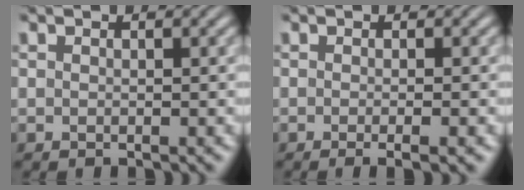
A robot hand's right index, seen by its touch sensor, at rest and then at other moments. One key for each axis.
{"total": 1.9, "fx": -1.4, "fy": 0.1, "fz": 1.4, "tx": -0.019, "ty": 0.000, "tz": -0.024}